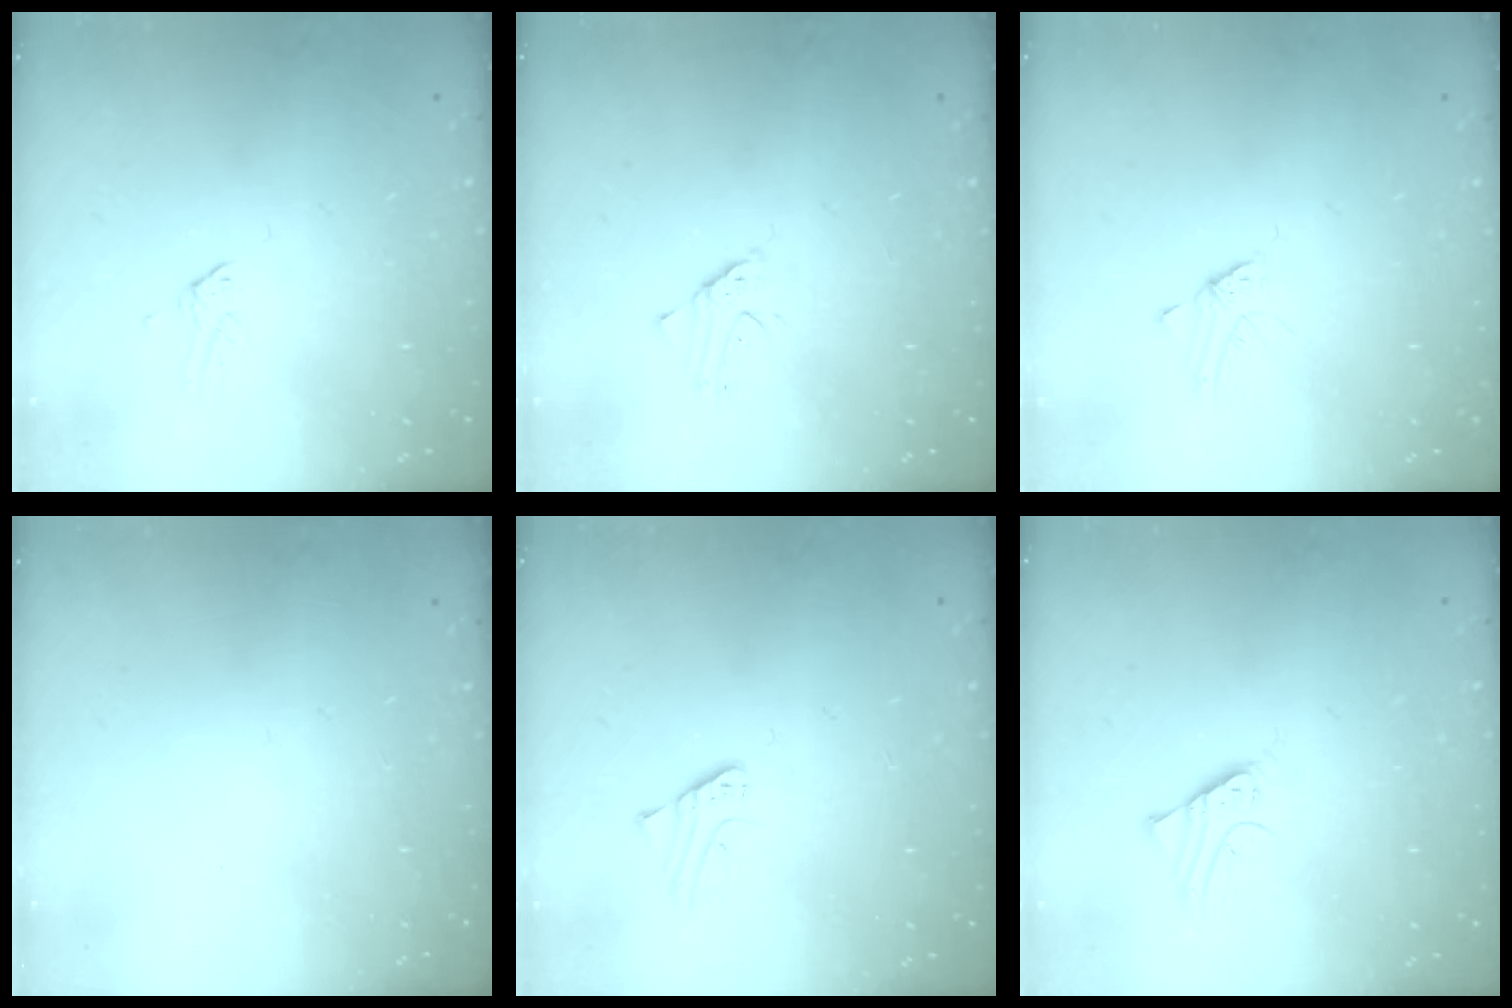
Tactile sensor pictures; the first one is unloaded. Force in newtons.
{"total": 1.9, "press": 1.9, "slide": 0.1}
{"total": 1.5, "press": 1.5, "slide": 0.0}
{"total": 0.0}
{"total": 1.9, "press": 1.9, "slide": 0.1}
{"total": 2.6, "press": 2.6, "slide": 0.1}